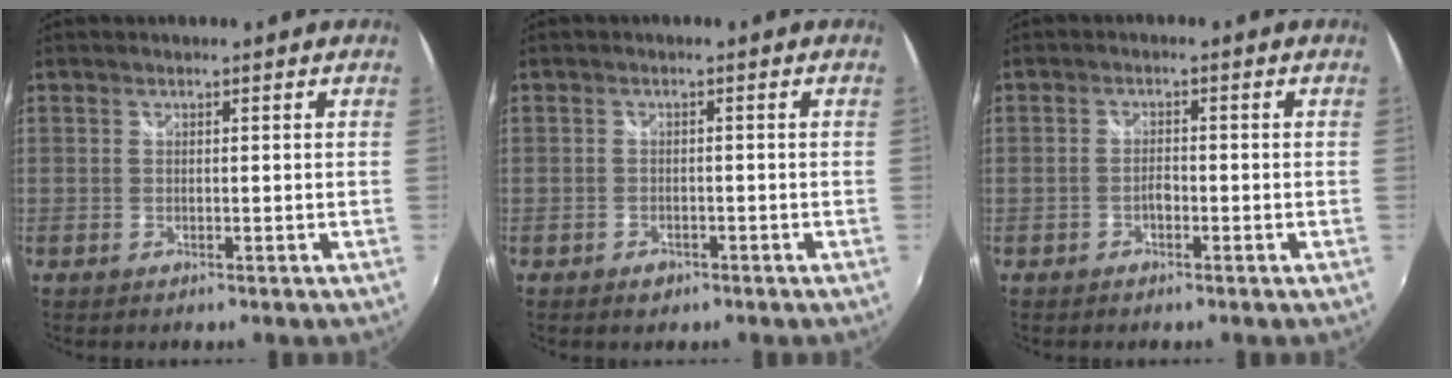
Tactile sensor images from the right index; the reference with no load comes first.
{"total": 2.3, "force": [-1.5, 1.7, 0.8], "torque": [-0.019, -0.002, -0.022]}
{"total": 1.7, "force": [-0.9, 0.9, 1.1], "torque": [-0.022, 0.003, -0.018]}